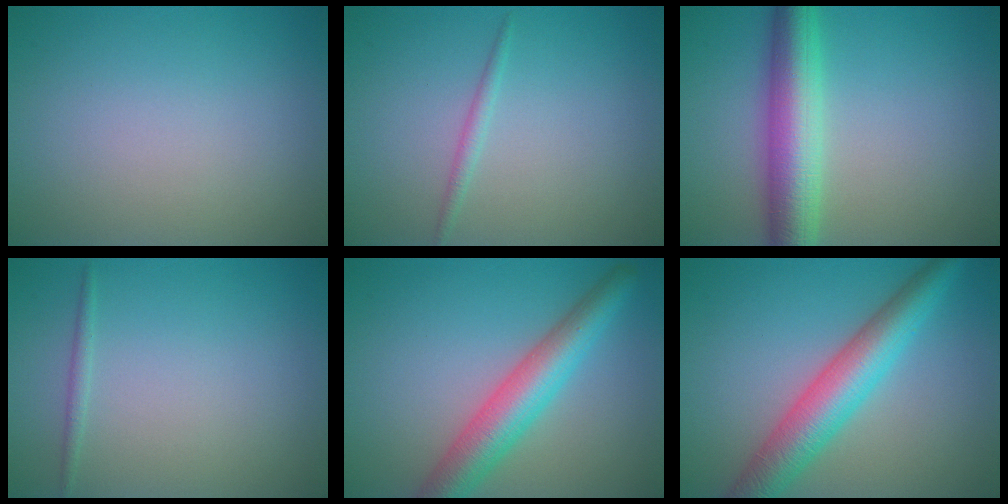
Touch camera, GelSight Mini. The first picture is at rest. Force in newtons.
{"total": 1.0, "press": 1.0, "slide": 0.0}
{"total": 6.6, "press": 6.6, "slide": 0.0}
{"total": 0.8, "press": 0.8, "slide": 0.0}
{"total": 5.8, "press": 5.8, "slide": 0.3}
{"total": 6.4, "press": 6.4, "slide": 0.2}